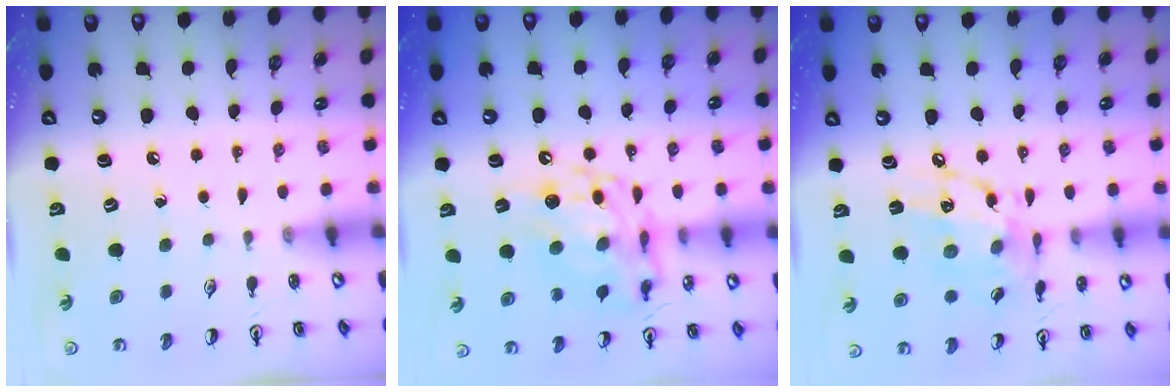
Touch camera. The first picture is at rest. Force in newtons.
{"total": 12.4, "press": 12.4, "slide": 1.2}
{"total": 14.8, "press": 14.8, "slide": 1.1}